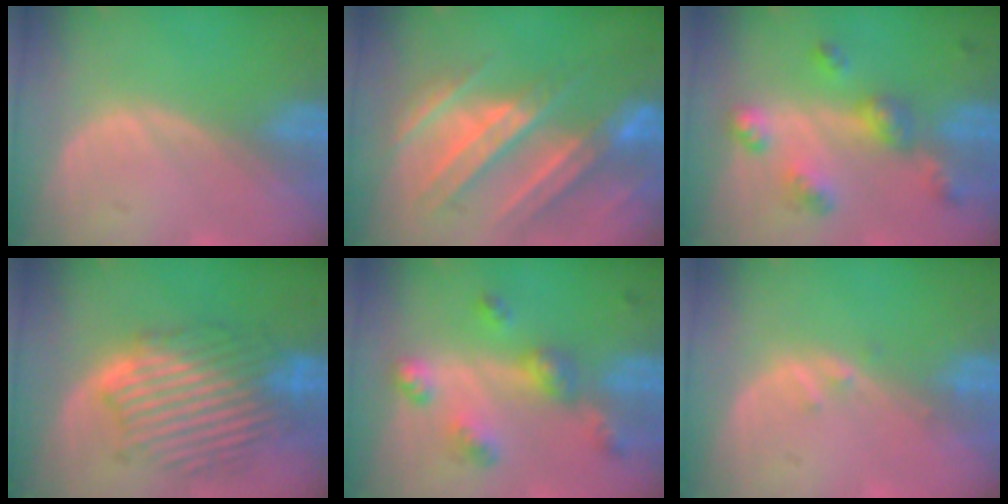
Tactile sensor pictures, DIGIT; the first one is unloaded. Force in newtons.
{"total": 10.1, "press": 9.6, "slide": 3.3}
{"total": 6.8, "press": 6.0, "slide": 3.3}
{"total": 9.4, "press": 9.4, "slide": 0.2}
{"total": 6.8, "press": 6.0, "slide": 3.3}
{"total": 1.0, "press": 0.9, "slide": 0.5}